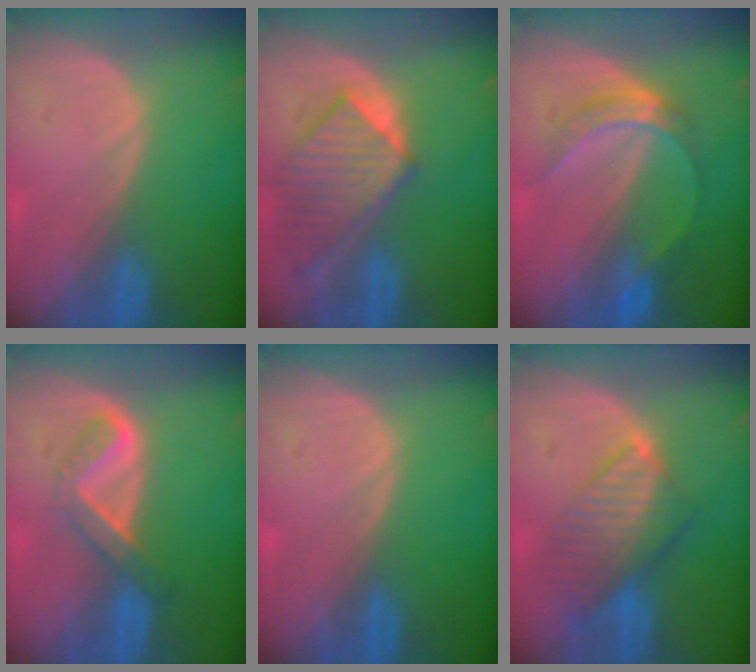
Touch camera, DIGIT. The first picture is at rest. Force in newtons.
{"total": 8.9, "press": 7.9, "slide": 4.1}
{"total": 5.0, "press": 4.9, "slide": 1.2}
{"total": 5.4, "press": 4.7, "slide": 2.6}
{"total": 0.0}
{"total": 8.3, "press": 7.1, "slide": 4.3}